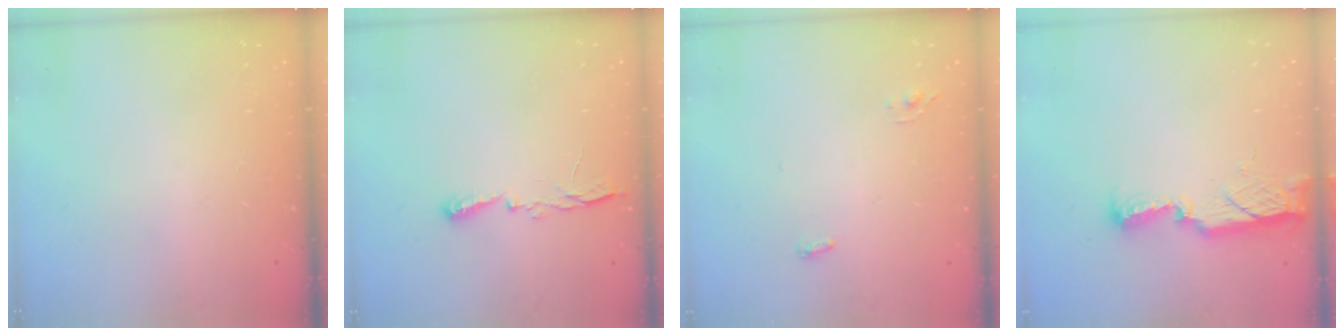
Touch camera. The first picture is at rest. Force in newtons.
{"total": 5.2, "press": 5.1, "slide": 0.8}
{"total": 3.3, "press": 2.9, "slide": 1.7}
{"total": 11.7, "press": 10.4, "slide": 5.3}